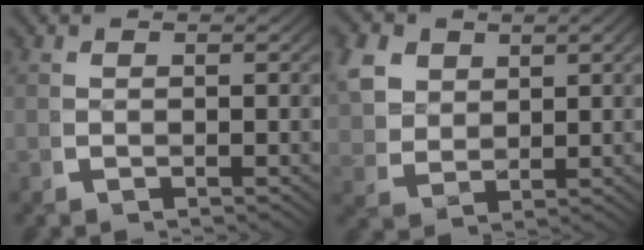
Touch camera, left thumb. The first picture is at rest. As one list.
[{"total": 5.5, "force": [1.3, 4.4, 3.0], "torque": [-0.082, -0.024, 0.035]}]